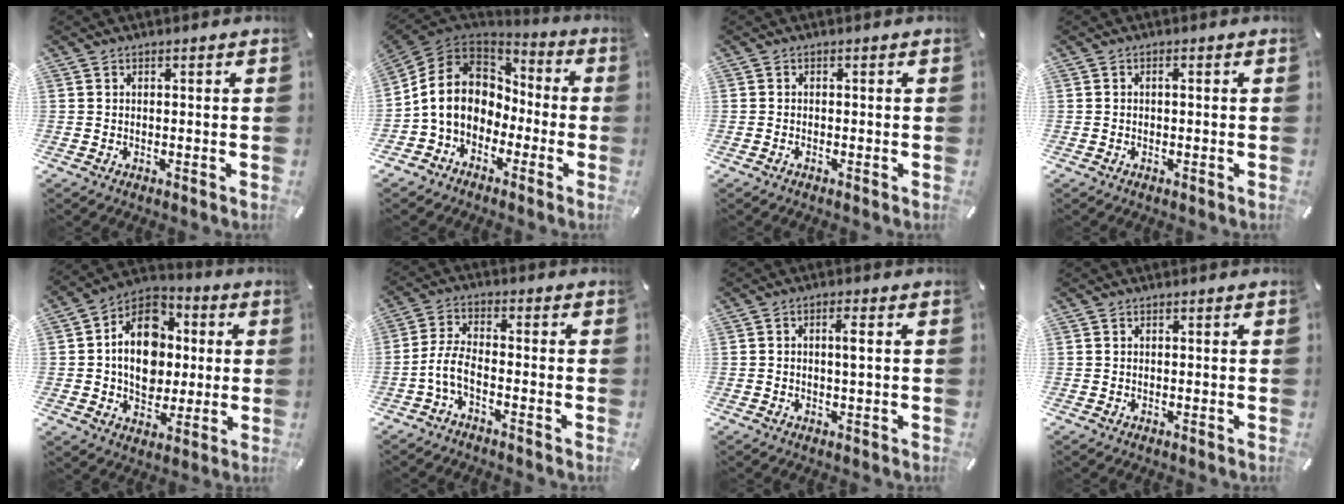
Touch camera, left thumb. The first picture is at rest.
{"total": 12.5, "force": [-1.4, 11.1, 5.6], "torque": [-0.140, 0.018, -0.023]}
{"total": 0.7, "force": [-0.6, 0.2, 0.3], "torque": [-0.008, -0.002, -0.010]}
{"total": 0.8, "force": [-0.2, 0.3, 0.7], "torque": [-0.015, 0.001, -0.005]}
{"total": 15.6, "force": [0.0, 12.6, 9.2], "torque": [-0.165, 0.008, 0.001]}
{"total": 6.1, "force": [-3.0, 2.4, 4.7], "torque": [-0.112, -0.001, -0.060]}
{"total": 2.8, "force": [0.2, 0.6, 2.7], "torque": [-0.053, 0.005, 0.000]}
{"total": 0.0}